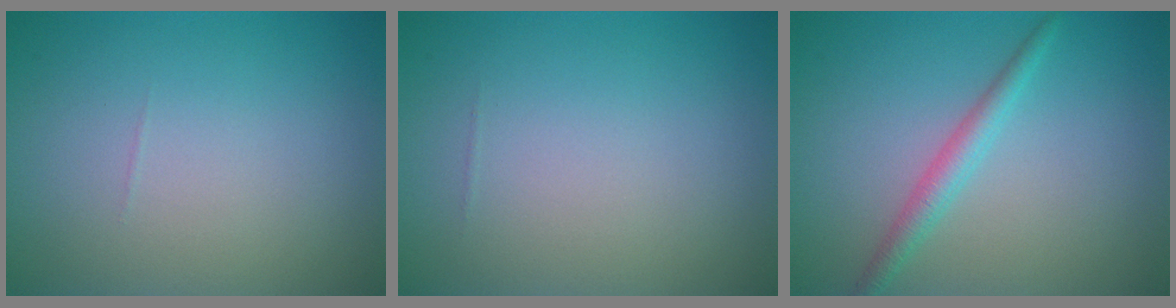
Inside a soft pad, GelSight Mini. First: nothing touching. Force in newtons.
{"total": 0.0}
{"total": 1.5, "press": 1.5, "slide": 0.1}